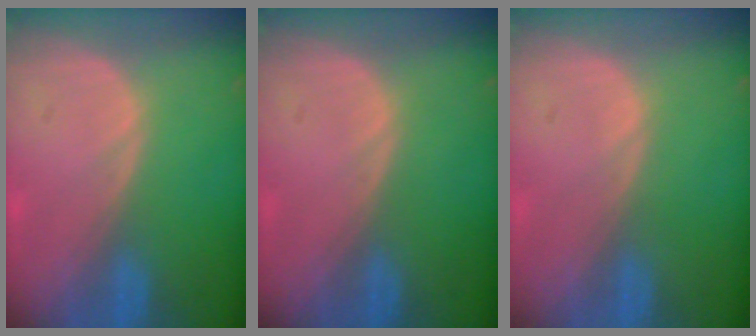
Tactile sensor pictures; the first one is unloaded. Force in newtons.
{"total": 0.0}
{"total": 0.0}